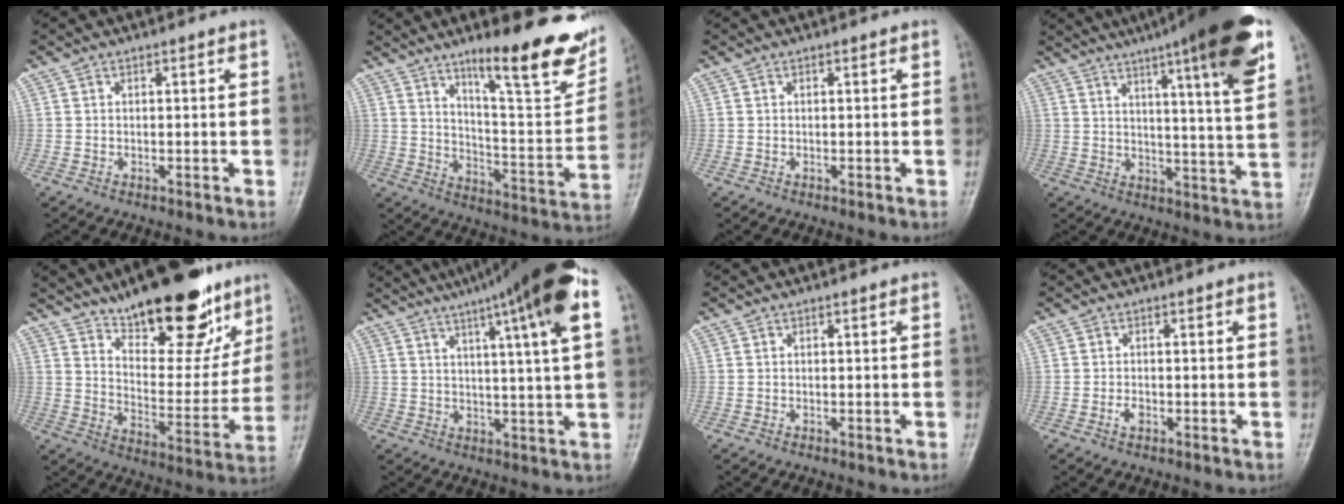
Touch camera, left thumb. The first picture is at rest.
{"total": 21.5, "force": [13.4, 4.8, 16.1], "torque": [-0.188, -0.066, 0.206]}
{"total": 0.0}
{"total": 20.1, "force": [11.7, 2.2, 16.2], "torque": [-0.220, -0.036, 0.155]}
{"total": 23.3, "force": [15.6, 9.1, 14.7], "torque": [-0.164, -0.074, 0.239]}
{"total": 19.2, "force": [9.9, 1.5, 16.3], "torque": [-0.241, -0.001, 0.129]}
{"total": 0.0}
{"total": 1.5, "force": [-0.6, 1.0, 1.0], "torque": [-0.018, 0.001, -0.013]}